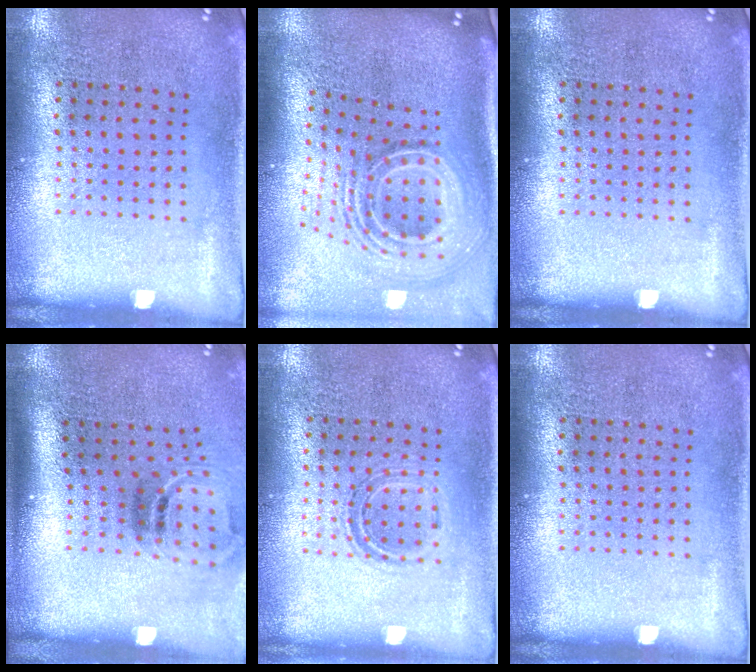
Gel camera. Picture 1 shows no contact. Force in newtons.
{"total": 3.2, "press": 2.0, "slide": 2.5}
{"total": 0.0}
{"total": 1.9, "press": 1.2, "slide": 1.5}
{"total": 1.1, "press": 0.9, "slide": 0.6}
{"total": 0.0}